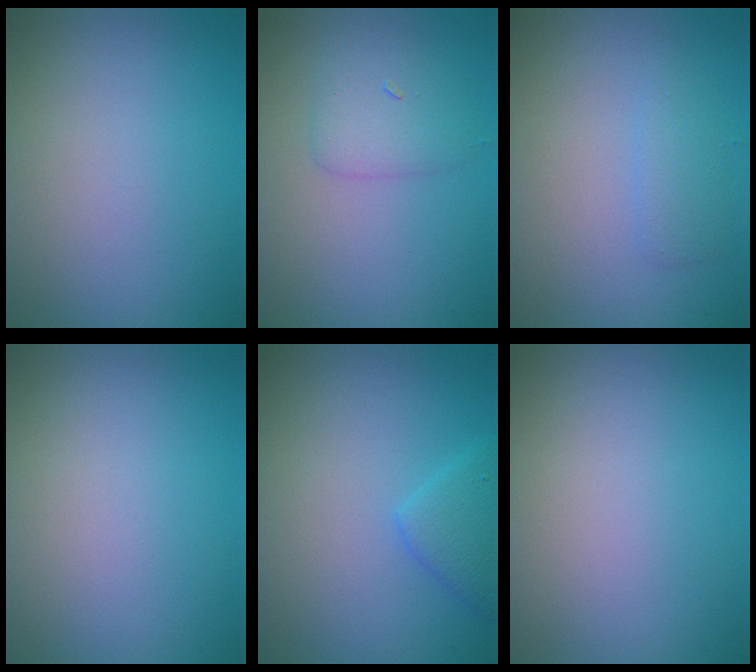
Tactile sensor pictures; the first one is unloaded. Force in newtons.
{"total": 2.3, "press": 2.3, "slide": 0.1}
{"total": 1.4, "press": 1.4, "slide": 0.1}
{"total": 0.0}
{"total": 2.3, "press": 2.3, "slide": 0.1}
{"total": 0.0}